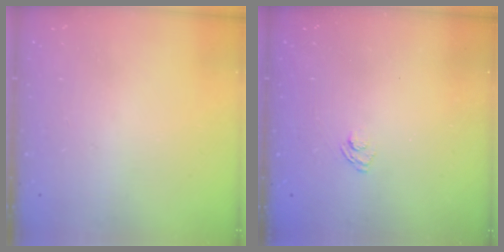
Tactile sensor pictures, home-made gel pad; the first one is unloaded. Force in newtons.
{"total": 2.3, "press": 2.0, "slide": 1.2}